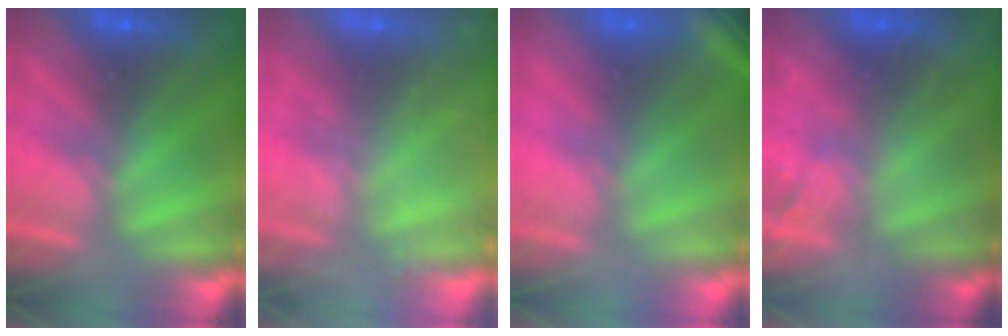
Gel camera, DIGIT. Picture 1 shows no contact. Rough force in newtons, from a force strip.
{"total": 2.3}
{"total": 2.8}
{"total": 2.2}